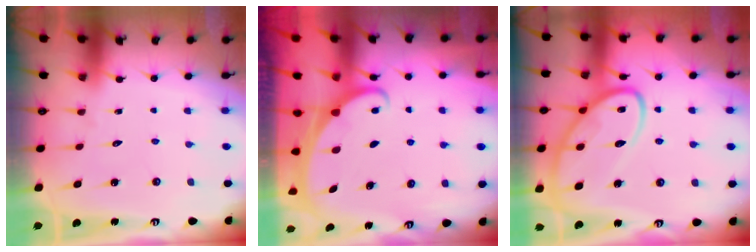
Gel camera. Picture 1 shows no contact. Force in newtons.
{"total": 1.9, "press": 1.9, "slide": 0.3}
{"total": 16.2, "press": 16.2, "slide": 1.4}